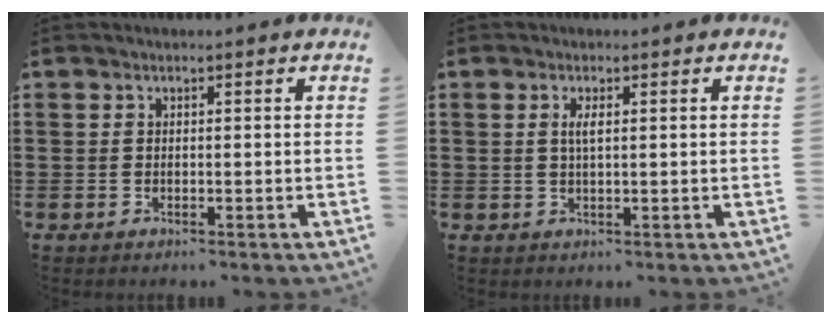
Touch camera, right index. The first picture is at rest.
{"total": 2.0, "force": [0.5, 0.5, 1.9], "torque": [-0.037, 0.003, 0.006]}